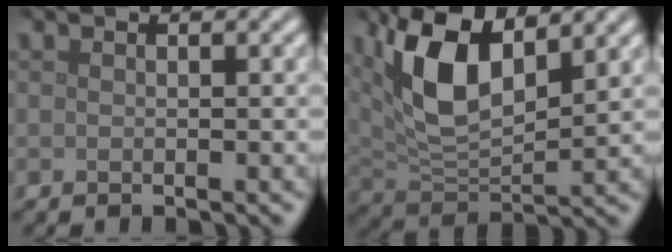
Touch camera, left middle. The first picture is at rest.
{"total": 8.6, "force": [3.5, 3.9, 6.8], "torque": [-0.141, 0.001, 0.061]}